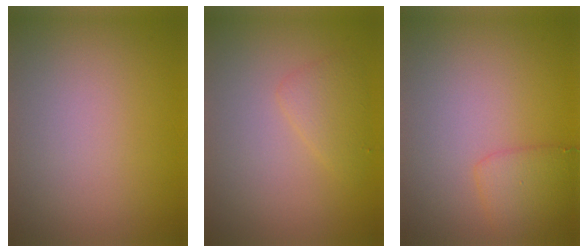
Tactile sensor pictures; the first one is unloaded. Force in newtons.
{"total": 1.9, "press": 1.9, "slide": 0.0}
{"total": 2.2, "press": 2.2, "slide": 0.1}